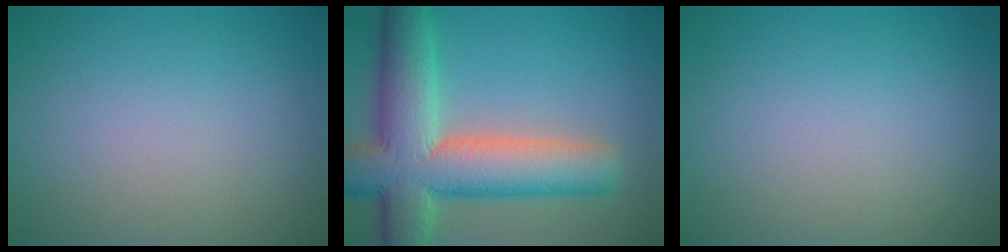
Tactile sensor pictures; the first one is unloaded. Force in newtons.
{"total": 11.3, "press": 11.3, "slide": 0.9}
{"total": 0.0}